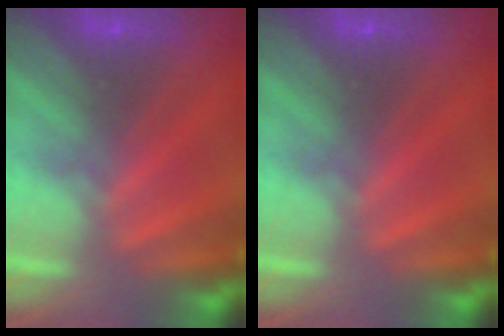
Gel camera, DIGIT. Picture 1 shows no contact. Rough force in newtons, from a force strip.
{"total": 0.0}